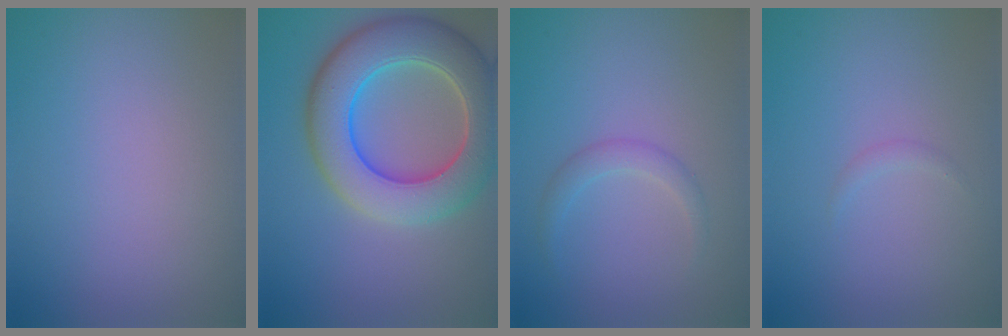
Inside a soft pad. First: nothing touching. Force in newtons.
{"total": 10.2, "press": 10.2, "slide": 0.7}
{"total": 1.6, "press": 1.6, "slide": 0.0}
{"total": 0.6, "press": 0.6, "slide": 0.0}